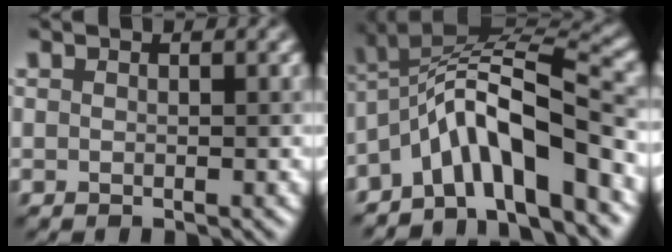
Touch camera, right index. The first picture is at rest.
{"total": 8.7, "force": [-4.1, 2.3, 7.2], "torque": [-0.117, 0.019, -0.084]}